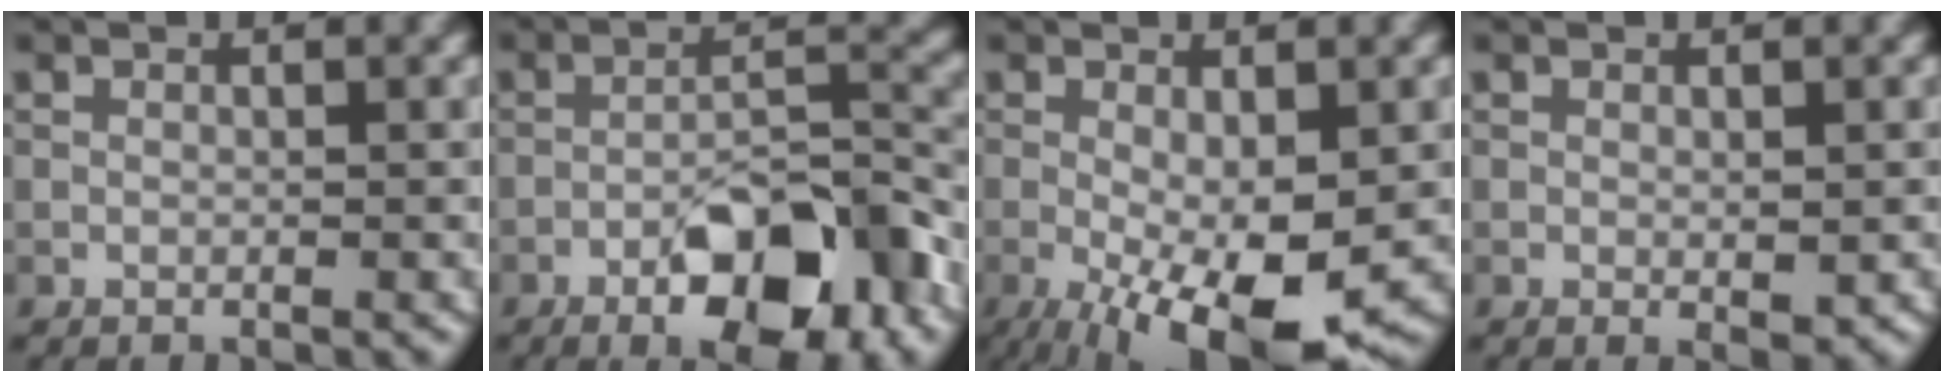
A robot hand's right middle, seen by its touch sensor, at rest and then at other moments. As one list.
[{"total": 9.0, "force": [-5.1, 2.9, 6.8], "torque": [-0.100, 0.013, -0.081]}, {"total": 9.6, "force": [-3.0, 3.5, 8.4], "torque": [-0.157, -0.029, -0.035]}, {"total": 1.2, "force": [0.0, 0.3, 1.1], "torque": [-0.014, -0.004, -0.001]}]